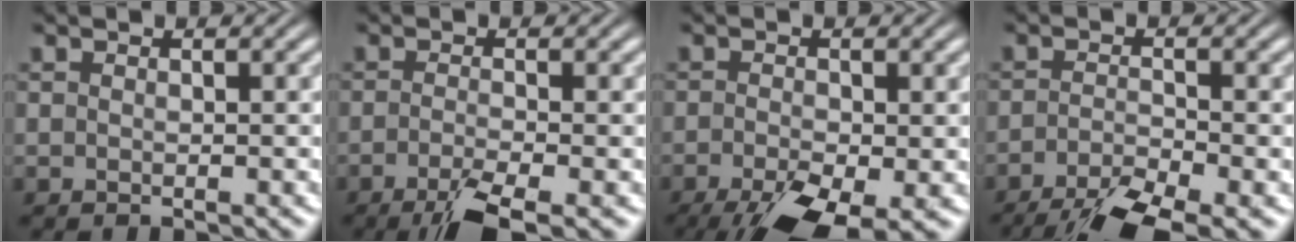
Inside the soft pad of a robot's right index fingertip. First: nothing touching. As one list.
[{"total": 4.2, "force": [-2.8, 0.9, 2.9], "torque": [-0.053, -0.018, -0.041]}, {"total": 7.0, "force": [-3.9, 3.0, 4.9], "torque": [-0.089, -0.037, -0.041]}, {"total": 6.2, "force": [-5.0, 1.9, 3.2], "torque": [-0.049, -0.023, -0.072]}]